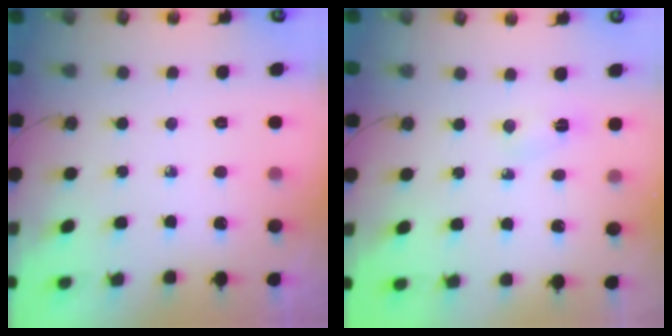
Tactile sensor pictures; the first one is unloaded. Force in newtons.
{"total": 2.3, "press": 2.3, "slide": 0.3}